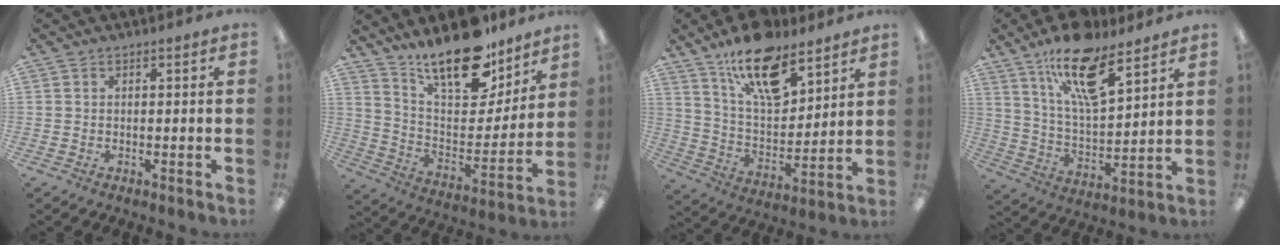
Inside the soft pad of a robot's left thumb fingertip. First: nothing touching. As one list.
[{"total": 20.2, "force": [16.2, 7.5, 9.5], "torque": [-0.161, -0.114, 0.284]}, {"total": 17.6, "force": [12.2, 7.5, 10.3], "torque": [-0.172, -0.062, 0.212]}, {"total": 17.8, "force": [11.8, 6.4, 11.7], "torque": [-0.200, -0.056, 0.199]}]